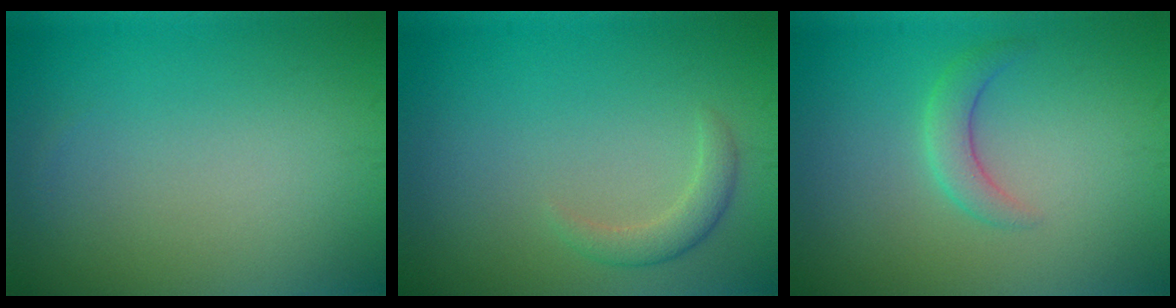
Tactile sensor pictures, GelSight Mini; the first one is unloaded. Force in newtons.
{"total": 1.8, "press": 1.8, "slide": 0.3}
{"total": 2.1, "press": 2.1, "slide": 0.1}